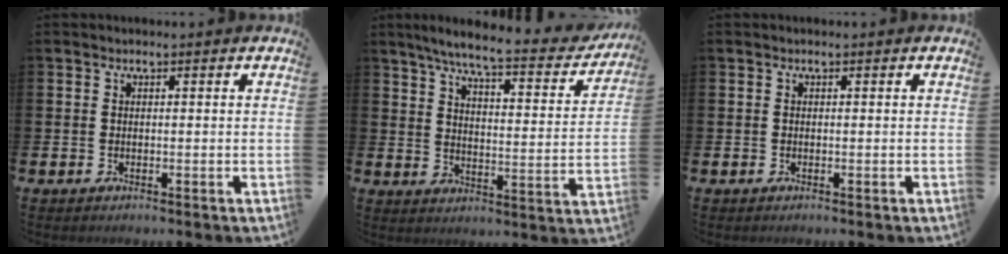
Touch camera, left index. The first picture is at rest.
{"total": 7.2, "force": [6.3, 0.5, 3.5], "torque": [-0.086, -0.042, 0.099]}
{"total": 0.0}